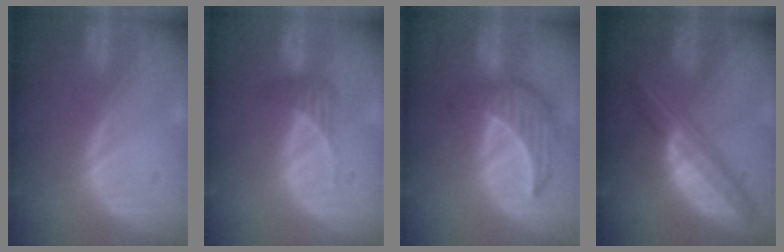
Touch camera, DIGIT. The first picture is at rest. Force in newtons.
{"total": 2.1, "press": 1.9, "slide": 0.9}
{"total": 6.5, "press": 6.4, "slide": 1.0}
{"total": 7.8, "press": 6.6, "slide": 4.1}